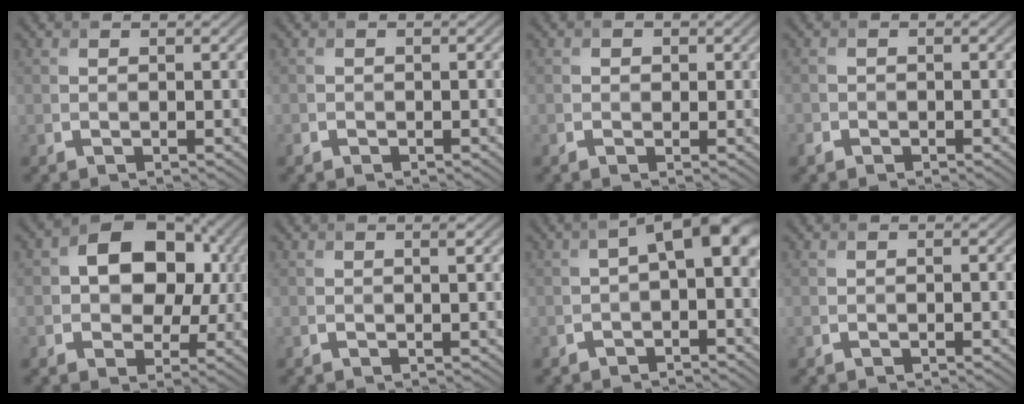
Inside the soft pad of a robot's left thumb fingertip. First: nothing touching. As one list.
[{"total": 0.9, "force": [-0.6, 0.6, 0.0], "torque": [-0.001, -0.003, -0.017]}, {"total": 1.0, "force": [-0.2, 0.9, 0.4], "torque": [-0.009, -0.002, -0.012]}, {"total": 1.3, "force": [-1.0, 0.9, 0.1], "torque": [-0.001, -0.001, -0.024]}, {"total": 11.6, "force": [1.6, 8.2, 8.1], "torque": [-0.128, 0.012, 0.020]}, {"total": 0.9, "force": [0.2, -0.1, 0.8], "torque": [-0.015, 0.003, 0.004]}, {"total": 6.7, "force": [-0.2, 3.5, 5.7], "torque": [-0.089, 0.007, -0.012]}, {"total": 0.0}]